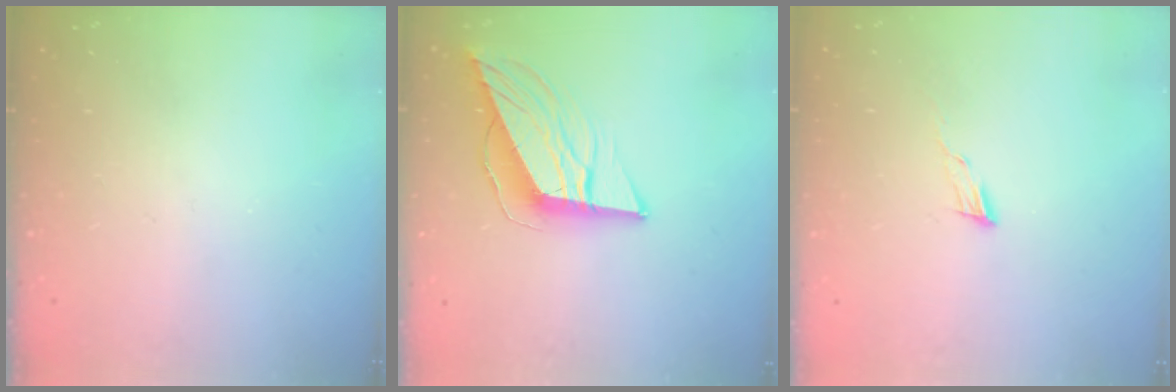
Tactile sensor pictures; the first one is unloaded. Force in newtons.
{"total": 12.4, "press": 12.3, "slide": 1.5}
{"total": 4.6, "press": 4.6, "slide": 0.4}